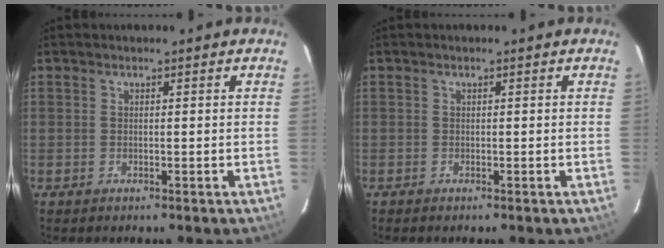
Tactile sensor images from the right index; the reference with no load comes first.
{"total": 0.0}